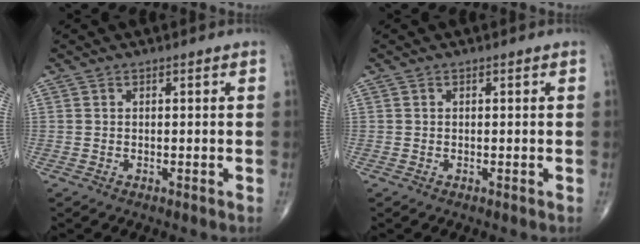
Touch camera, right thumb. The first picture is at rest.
{"total": 0.0}